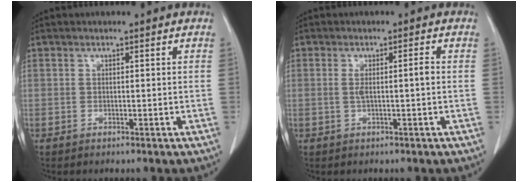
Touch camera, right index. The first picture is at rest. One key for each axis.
{"total": 2.4, "fx": 0.1, "fy": 0.1, "fz": 2.4, "tx": -0.045, "ty": 0.008, "tz": 0.007}